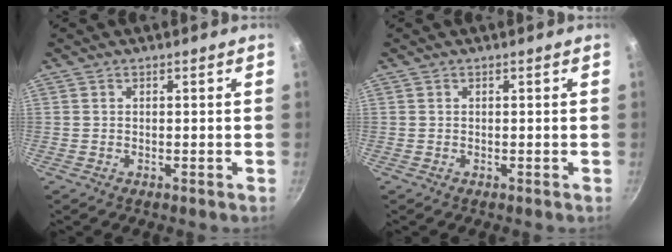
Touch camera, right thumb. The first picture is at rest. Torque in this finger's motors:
{"motor_torque": [0.00, 0.00, -0.01, -0.01, 0.03]}